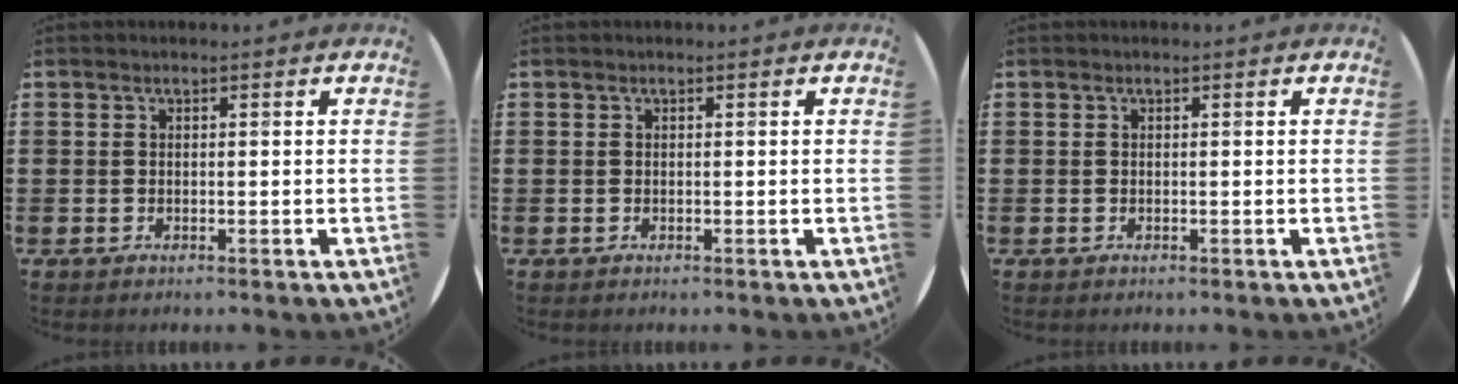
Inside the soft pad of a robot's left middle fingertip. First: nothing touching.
{"total": 0.0}
{"total": 0.0}